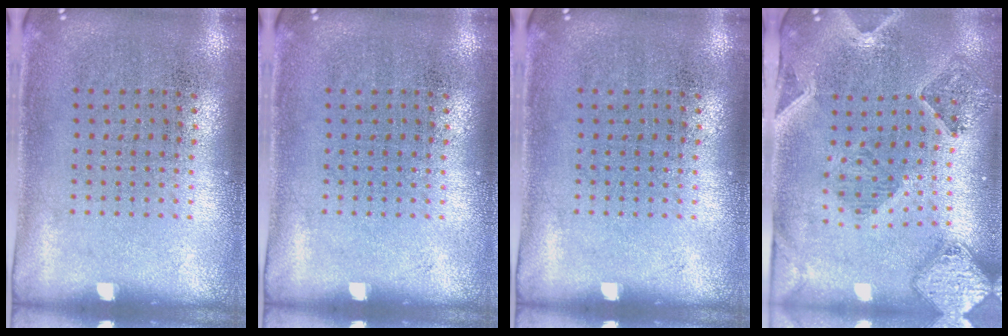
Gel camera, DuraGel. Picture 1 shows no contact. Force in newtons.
{"total": 0.0}
{"total": 0.0}
{"total": 1.7, "press": 1.6, "slide": 0.4}